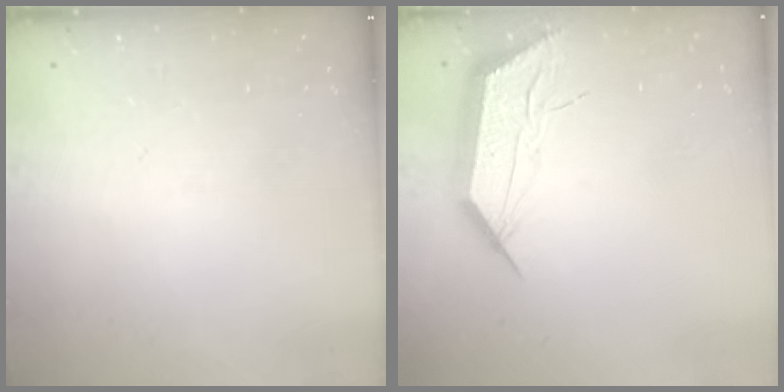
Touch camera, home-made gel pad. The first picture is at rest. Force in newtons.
{"total": 11.3, "press": 11.3, "slide": 0.9}